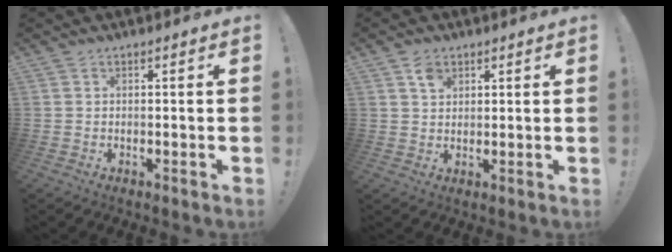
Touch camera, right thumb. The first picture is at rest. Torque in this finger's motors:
{"motor_torque": [-0.01, 0.12, 0.13, -0.17, 0.00]}